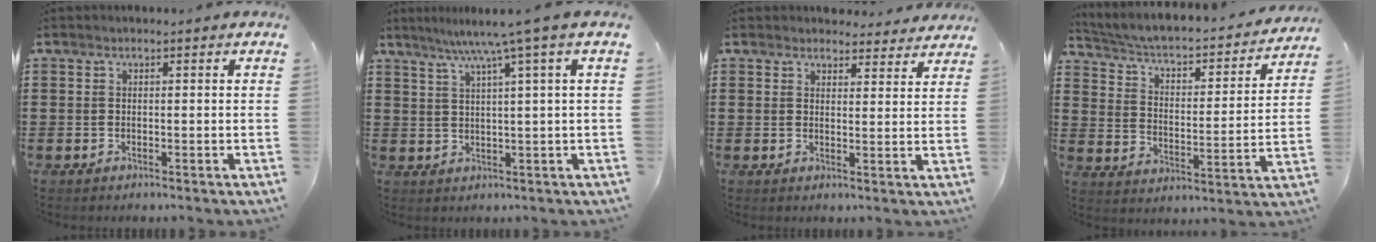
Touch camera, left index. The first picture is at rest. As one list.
[{"total": 5.8, "force": [3.4, -0.9, 4.5], "torque": [-0.096, -0.009, 0.055]}, {"total": 3.6, "force": [3.5, 0.9, 0.5], "torque": [-0.012, -0.012, 0.065]}, {"total": 3.3, "force": [2.5, 1.0, 1.8], "torque": [-0.052, -0.026, 0.032]}]